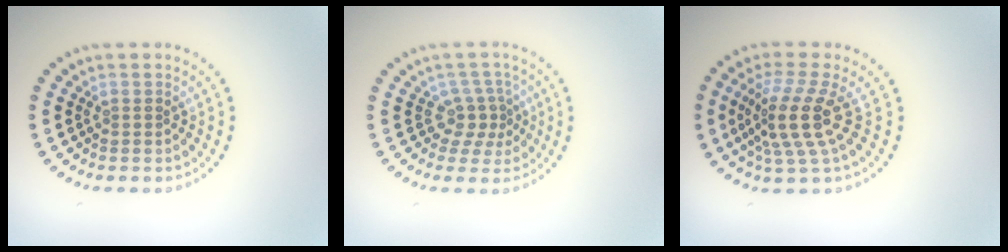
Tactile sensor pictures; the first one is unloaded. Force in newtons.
{"total": 2.5, "press": 1.8, "slide": 1.8}
{"total": 4.6, "press": 3.5, "slide": 3.0}